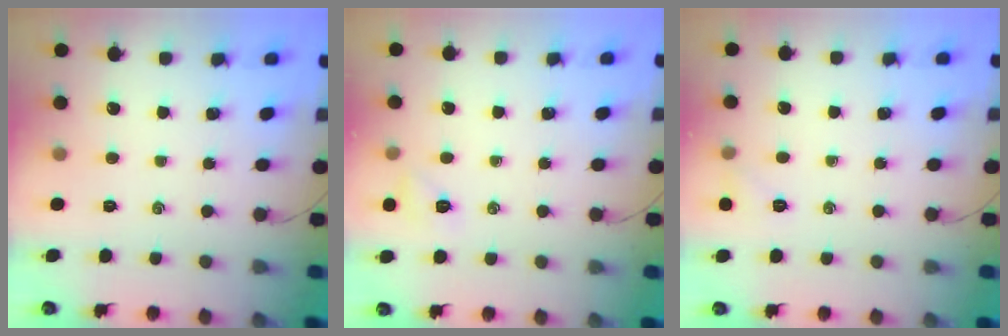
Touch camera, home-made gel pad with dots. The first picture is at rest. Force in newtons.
{"total": 5.1, "press": 4.8, "slide": 1.5}
{"total": 5.2, "press": 5.0, "slide": 1.5}